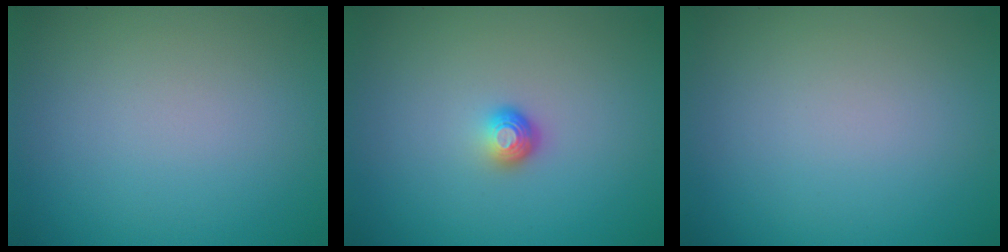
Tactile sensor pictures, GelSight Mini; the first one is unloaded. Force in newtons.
{"total": 1.7, "press": 1.2, "slide": 1.2}
{"total": 0.0}